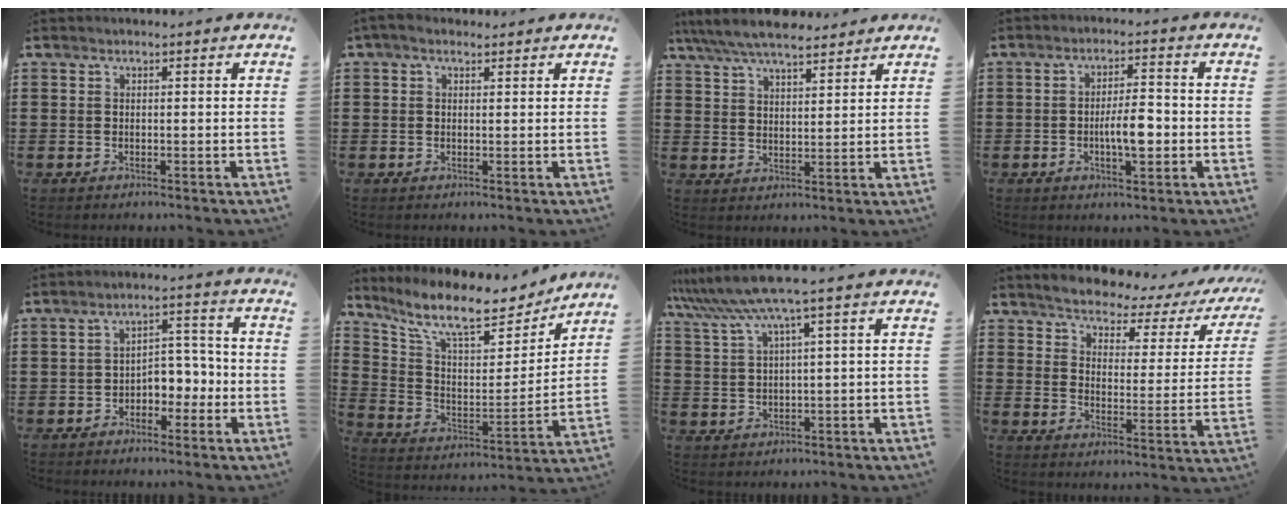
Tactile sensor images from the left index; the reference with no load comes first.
{"total": 1.4, "force": [0.6, 0.8, 0.9], "torque": [-0.019, 0.005, 0.012]}
{"total": 7.2, "force": [6.3, 1.6, 2.9], "torque": [-0.077, -0.013, 0.117]}
{"total": 5.9, "force": [-1.1, 2.0, 5.4], "torque": [-0.093, 0.003, -0.025]}
{"total": 4.6, "force": [-2.4, 2.9, 2.6], "torque": [-0.052, 0.013, -0.050]}
{"total": 11.1, "force": [8.8, 2.9, 6.2], "torque": [-0.150, -0.048, 0.149]}
{"total": 6.6, "force": [4.0, -0.5, 5.2], "torque": [-0.129, -0.025, 0.064]}
{"total": 3.5, "force": [3.3, 0.5, 0.9], "torque": [-0.041, -0.029, 0.048]}